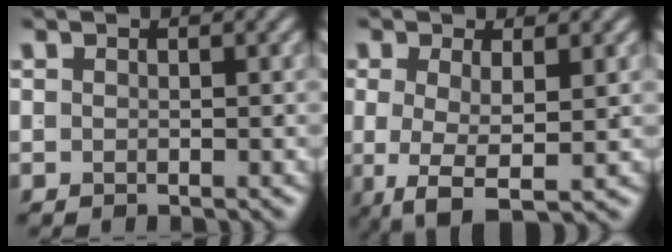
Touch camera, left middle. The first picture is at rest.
{"total": 5.4, "force": [-2.1, 2.2, 4.5], "torque": [-0.090, -0.037, -0.015]}